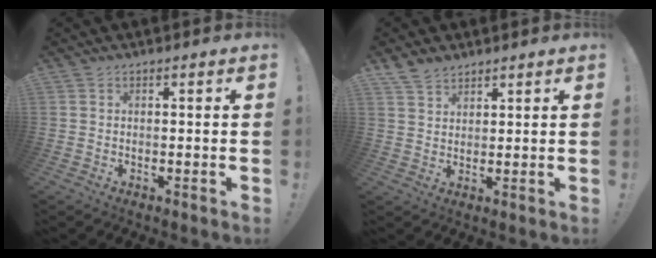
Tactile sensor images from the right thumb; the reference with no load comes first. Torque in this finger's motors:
{"motor_torque": [-0.11, 0.06, 0.17, 0.14, -0.01]}